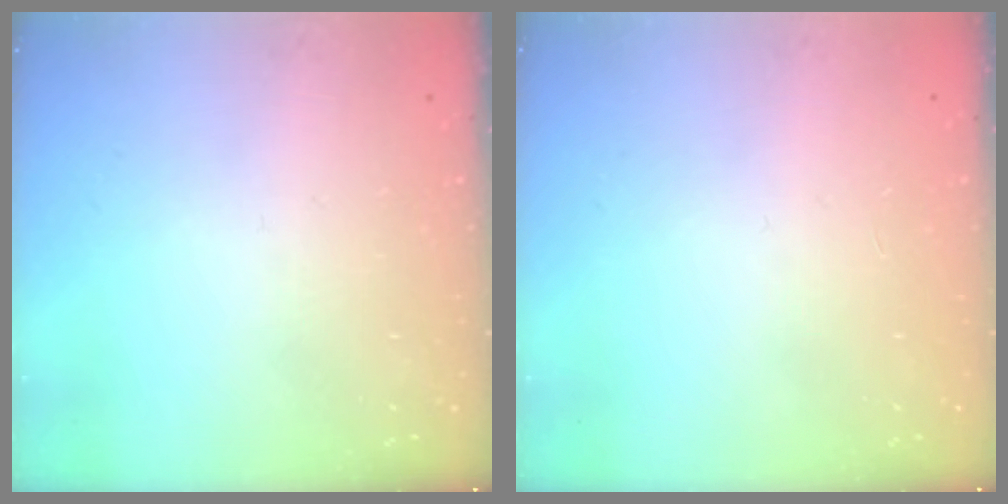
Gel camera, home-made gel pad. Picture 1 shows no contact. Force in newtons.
{"total": 0.0}